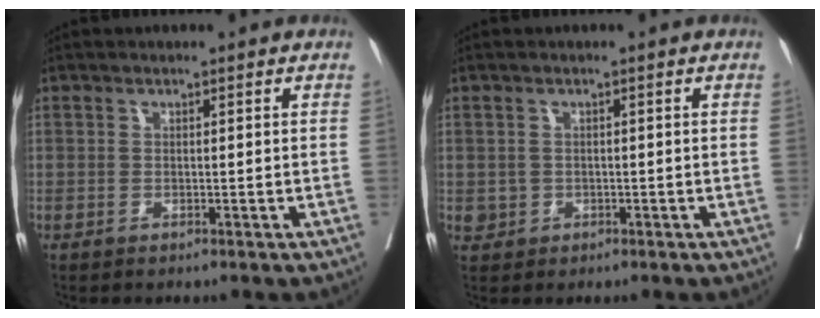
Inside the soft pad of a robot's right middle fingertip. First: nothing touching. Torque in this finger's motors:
{"motor_torque": [0.20, -0.11, 0.02, 0.00]}